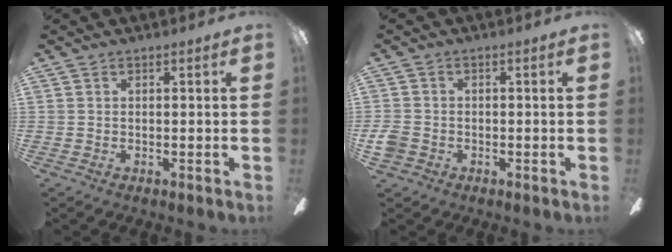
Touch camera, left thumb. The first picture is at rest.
{"total": 3.1, "force": [-1.5, 2.3, 1.3], "torque": [-0.032, 0.003, -0.030]}